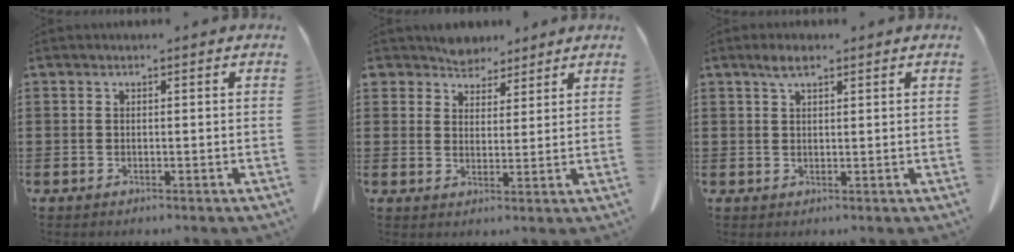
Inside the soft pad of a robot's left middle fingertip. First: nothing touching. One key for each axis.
{"total": 4.4, "fx": 4.0, "fy": 1.7, "fz": -0.1, "tx": -0.018, "ty": -0.009, "tz": 0.075}
{"total": 2.6, "fx": 1.6, "fy": 0.9, "fz": 1.8, "tx": -0.039, "ty": 0.006, "tz": 0.028}